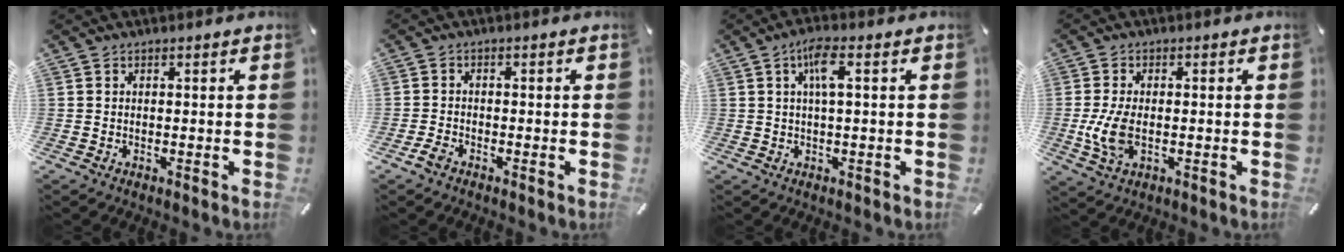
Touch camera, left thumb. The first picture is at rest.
{"total": 2.4, "force": [-1.7, 1.5, 0.8], "torque": [-0.013, 0.009, -0.033]}
{"total": 5.2, "force": [1.2, 1.2, 5.0], "torque": [-0.099, 0.005, 0.018]}
{"total": 7.7, "force": [-1.3, 3.9, 6.4], "torque": [-0.153, -0.012, -0.025]}